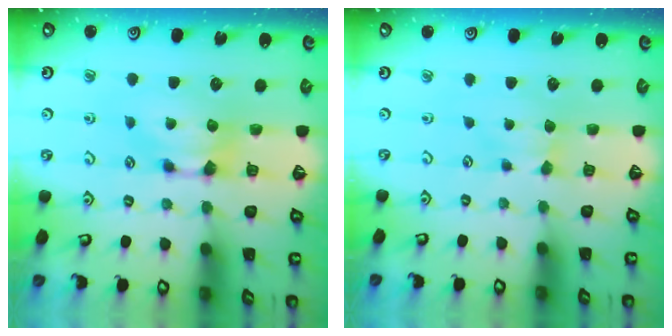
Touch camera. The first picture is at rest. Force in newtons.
{"total": 1.1, "press": 1.0, "slide": 0.6}